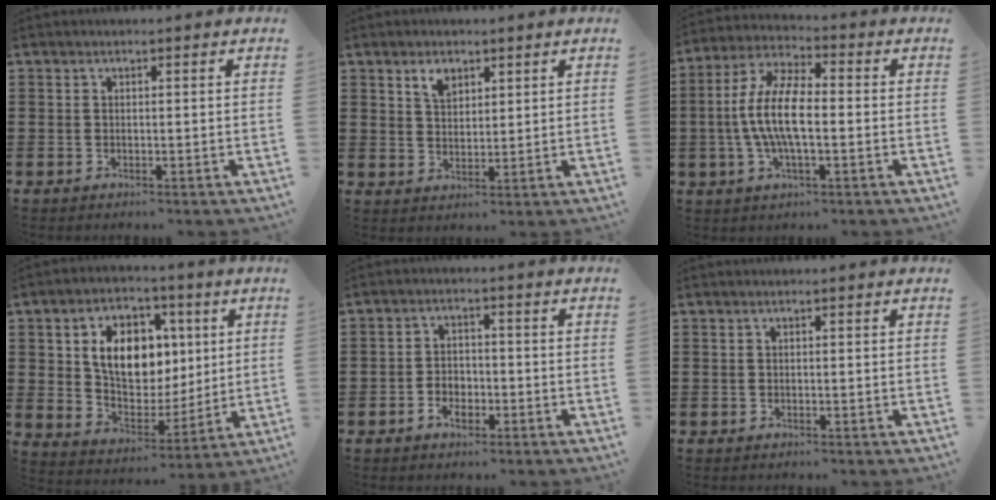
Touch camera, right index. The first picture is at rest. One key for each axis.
{"total": 3.2, "fx": 2.1, "fy": 1.9, "fz": 1.6, "tx": -0.031, "ty": 0.002, "tz": 0.037}
{"total": 9.8, "fx": -1.3, "fy": 3.2, "fz": 9.2, "tx": -0.207, "ty": -0.014, "tz": -0.030}
{"total": 11.2, "fx": 2.7, "fy": 8.0, "fz": 7.4, "tx": -0.136, "ty": 0.016, "tz": 0.049}
{"total": 3.1, "fx": -1.6, "fy": 2.0, "fz": 1.8, "tx": -0.036, "ty": 0.001, "tz": -0.031}
{"total": 0.0}